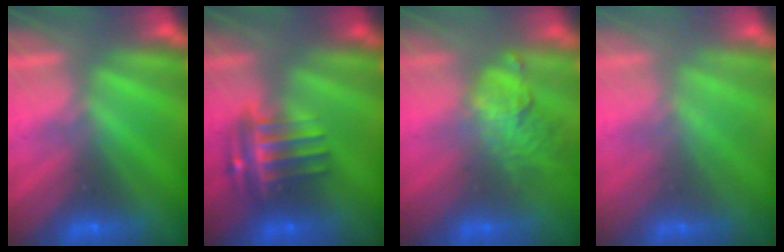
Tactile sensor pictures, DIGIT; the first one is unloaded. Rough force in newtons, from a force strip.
{"total": 6.7}
{"total": 2.8}
{"total": 2.1}